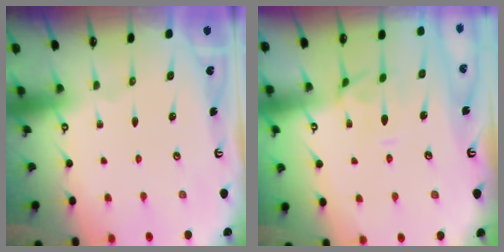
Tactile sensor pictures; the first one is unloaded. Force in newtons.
{"total": 0.7, "press": 0.4, "slide": 0.6}